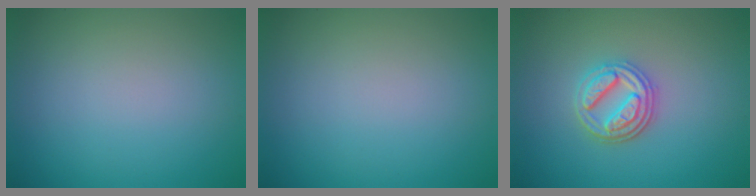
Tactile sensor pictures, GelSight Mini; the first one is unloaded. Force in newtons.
{"total": 0.0}
{"total": 3.6, "press": 3.2, "slide": 1.7}